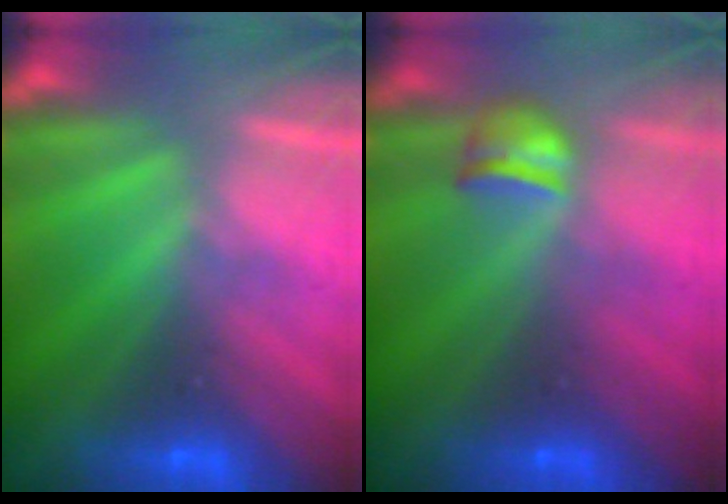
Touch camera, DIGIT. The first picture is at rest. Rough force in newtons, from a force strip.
{"total": 2.3}